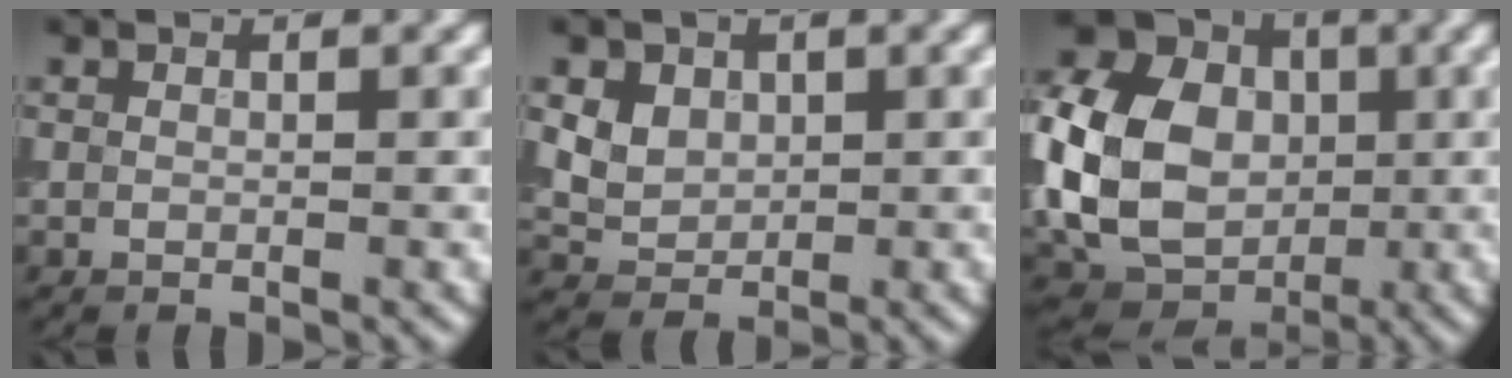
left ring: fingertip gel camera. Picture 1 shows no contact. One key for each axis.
{"total": 5.2, "fx": 1.9, "fy": 4.0, "fz": 2.6, "tx": -0.054, "ty": 0.017, "tz": 0.032}
{"total": 13.4, "fx": -0.1, "fy": 10.5, "fz": 8.2, "tx": -0.178, "ty": -0.003, "tz": 0.002}